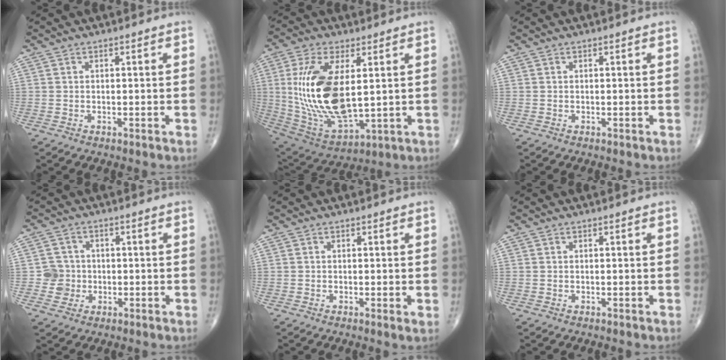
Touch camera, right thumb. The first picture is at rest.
{"total": 19.9, "force": [2.3, 9.1, 17.6], "torque": [-0.356, -0.022, 0.058]}
{"total": 0.0}
{"total": 4.0, "force": [-0.5, 4.0, 0.2], "torque": [0.025, 0.011, -0.014]}
{"total": 1.2, "force": [0.0, 0.2, 1.1], "torque": [-0.022, -0.005, -0.004]}
{"total": 0.0}